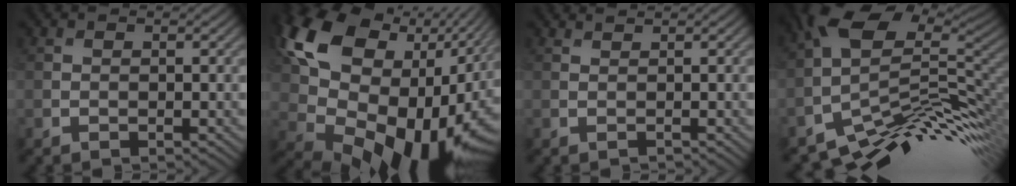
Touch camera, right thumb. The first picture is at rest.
{"total": 19.5, "force": [3.7, 14.0, 13.1], "torque": [-0.241, -0.031, 0.109]}
{"total": 0.9, "force": [0.5, -0.5, -0.6], "torque": [0.007, 0.003, 0.009]}
{"total": 10.5, "force": [-2.6, 4.8, 9.0], "torque": [-0.154, -0.009, -0.025]}